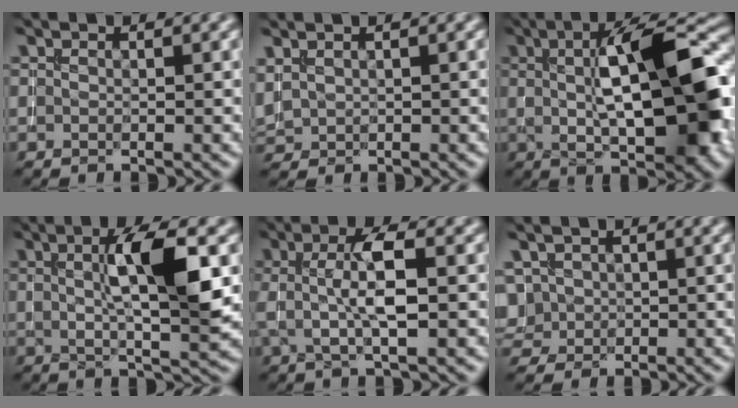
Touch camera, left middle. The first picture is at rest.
{"total": 1.9, "force": [1.1, 1.2, 1.0], "torque": [-0.030, 0.012, 0.026]}
{"total": 12.2, "force": [1.2, 3.6, 11.6], "torque": [-0.151, 0.016, 0.014]}
{"total": 7.4, "force": [1.3, 1.7, 7.1], "torque": [-0.105, 0.006, 0.019]}
{"total": 4.4, "force": [0.3, 0.9, 4.3], "torque": [-0.079, 0.005, 0.005]}
{"total": 2.2, "force": [0.4, 2.0, 0.9], "torque": [-0.020, 0.003, 0.008]}